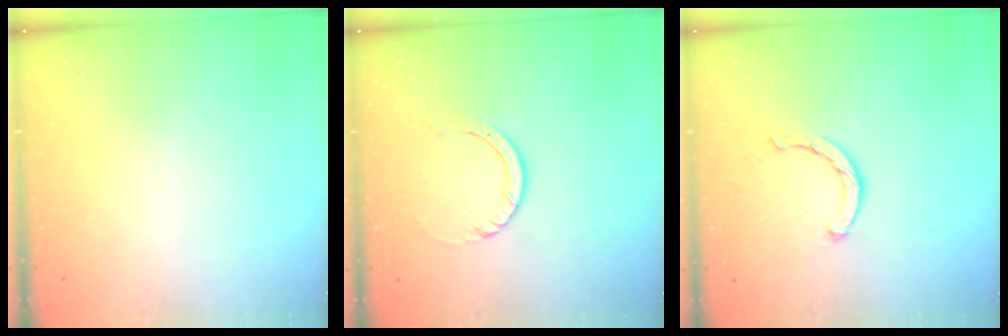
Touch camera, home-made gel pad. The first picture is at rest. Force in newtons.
{"total": 3.0, "press": 3.0, "slide": 0.3}
{"total": 2.1, "press": 2.1, "slide": 0.1}